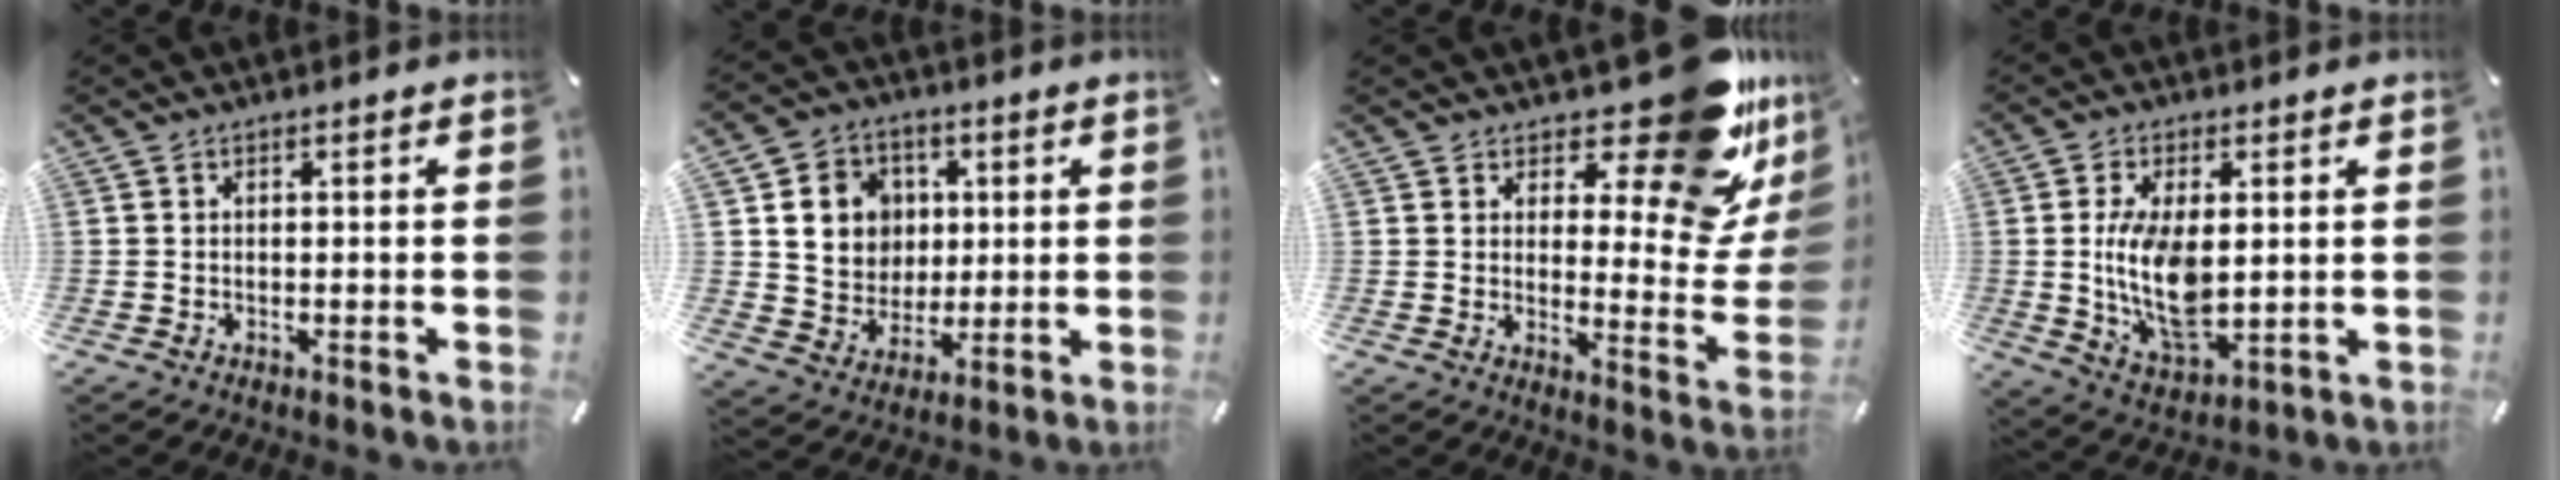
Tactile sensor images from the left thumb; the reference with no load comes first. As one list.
[{"total": 11.6, "force": [2.5, 10.6, 4.0], "torque": [-0.060, 0.004, 0.055]}, {"total": 16.9, "force": [11.5, 5.9, 10.9], "torque": [-0.129, -0.108, 0.186]}, {"total": 12.7, "force": [0.8, 6.8, 10.7], "torque": [-0.226, -0.019, 0.011]}]